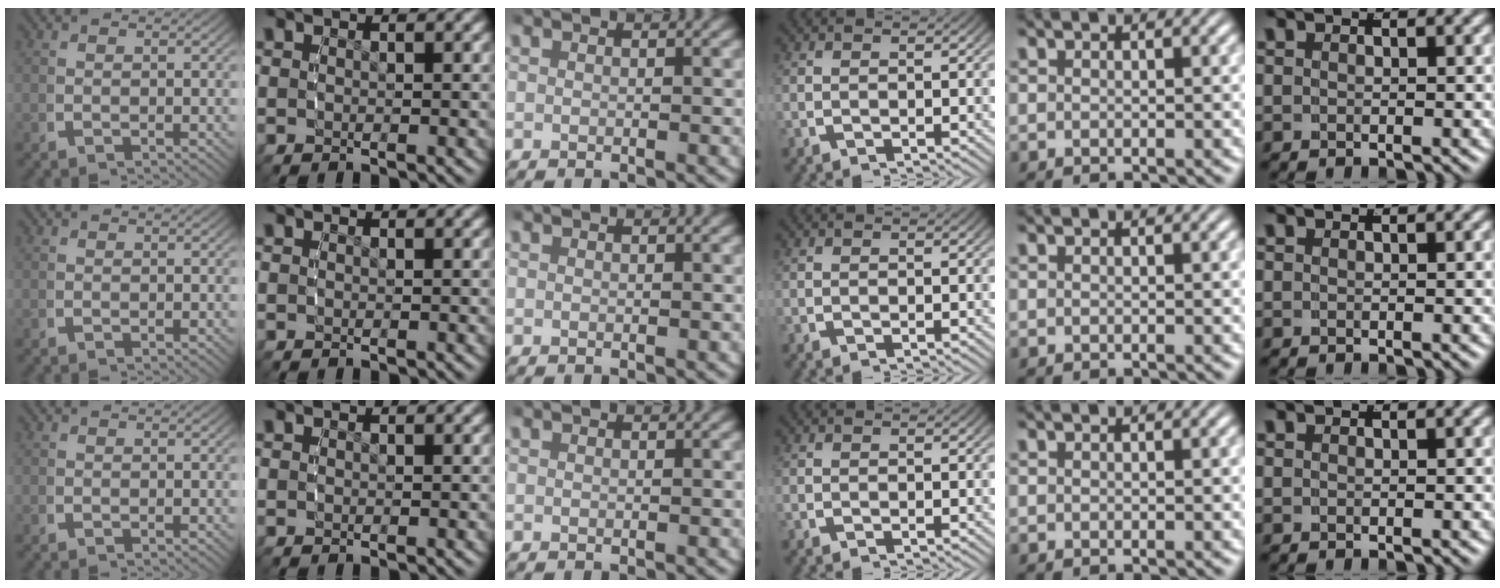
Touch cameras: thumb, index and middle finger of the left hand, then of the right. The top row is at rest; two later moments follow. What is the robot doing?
{"motion": "reach", "object": "photo album"}